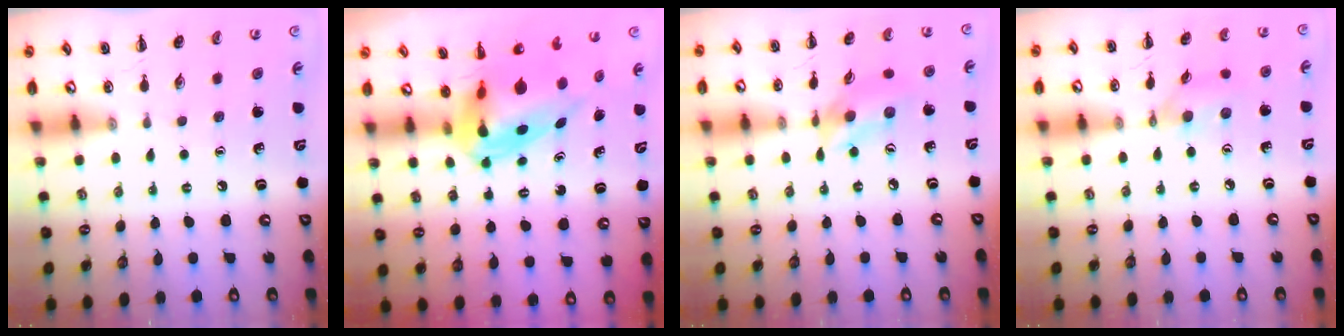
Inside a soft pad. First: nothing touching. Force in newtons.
{"total": 7.3, "press": 6.9, "slide": 2.4}
{"total": 8.8, "press": 8.7, "slide": 1.4}
{"total": 6.8, "press": 6.8, "slide": 0.9}